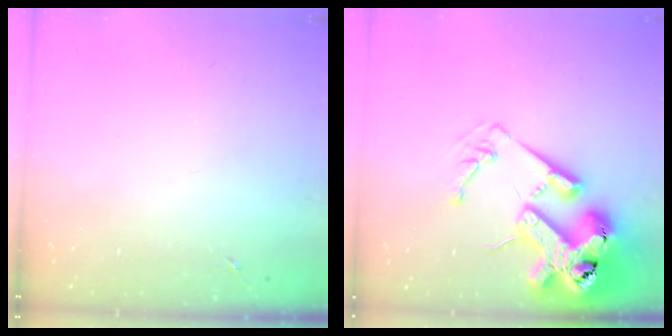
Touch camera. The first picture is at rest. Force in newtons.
{"total": 24.1, "press": 23.9, "slide": 3.2}